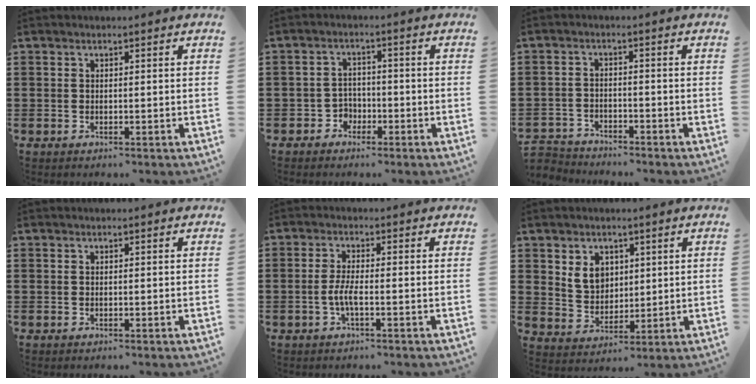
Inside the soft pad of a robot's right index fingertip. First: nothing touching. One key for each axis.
{"total": 2.8, "fx": -1.7, "fy": 2.2, "fz": 0.5, "tx": -0.020, "ty": 0.005, "tz": -0.038}
{"total": 2.8, "fx": -2.8, "fy": 0.5, "fz": -0.3, "tx": -0.004, "ty": -0.001, "tz": -0.062}
{"total": 0.0}
{"total": 3.5, "fx": -1.2, "fy": 0.5, "fz": 3.3, "tx": -0.079, "ty": -0.007, "tz": -0.029}
{"total": 5.4, "fx": 2.2, "fy": 4.3, "fz": 2.3, "tx": -0.055, "ty": 0.011, "tz": 0.039}